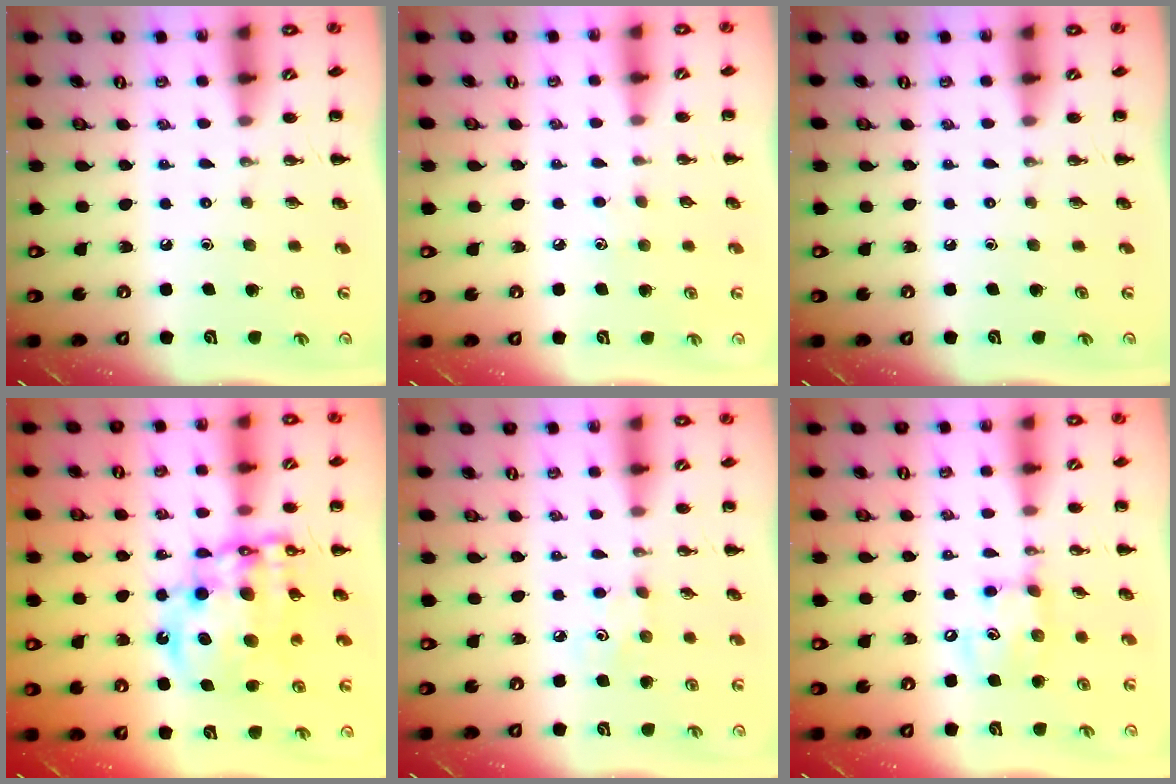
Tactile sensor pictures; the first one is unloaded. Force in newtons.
{"total": 4.3, "press": 4.1, "slide": 1.2}
{"total": 0.0}
{"total": 17.1, "press": 16.6, "slide": 4.2}
{"total": 2.9, "press": 2.8, "slide": 0.8}
{"total": 8.4, "press": 8.3, "slide": 1.2}